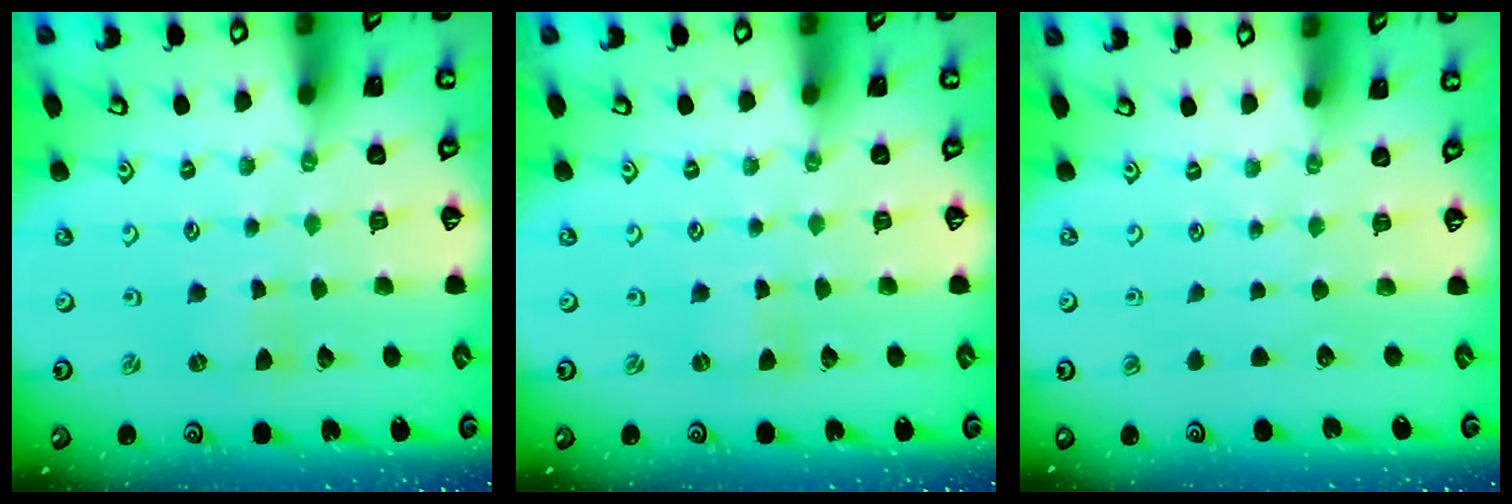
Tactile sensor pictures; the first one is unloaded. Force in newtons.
{"total": 0.0}
{"total": 0.0}